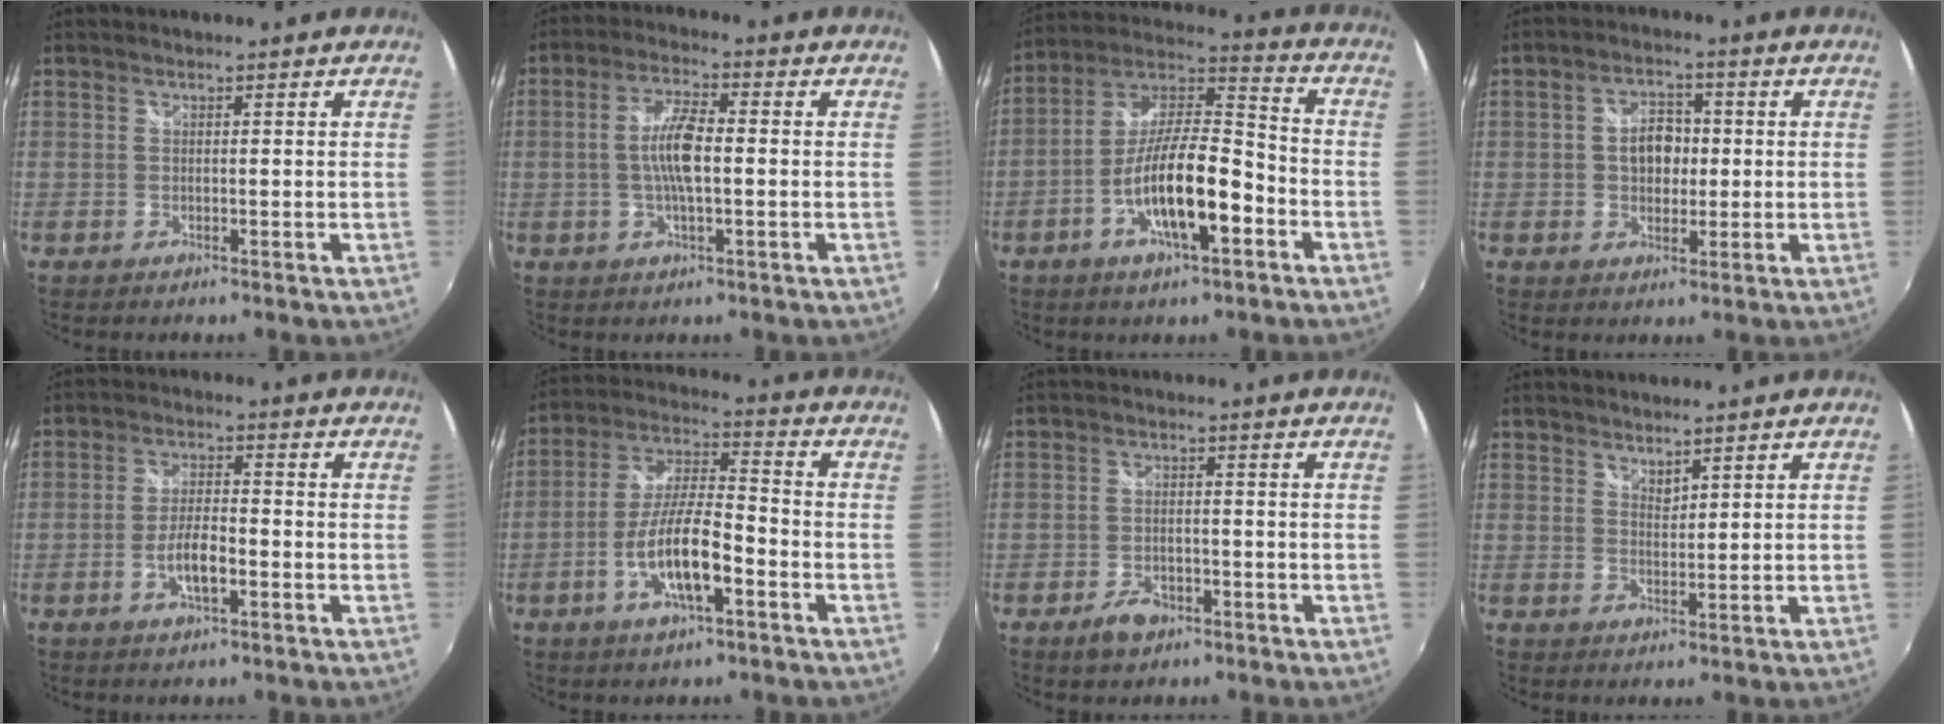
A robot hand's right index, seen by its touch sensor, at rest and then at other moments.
{"total": 7.4, "force": [-0.5, 1.9, 7.1], "torque": [-0.137, 0.004, -0.011]}
{"total": 15.5, "force": [-6.0, 4.2, 13.7], "torque": [-0.259, 0.003, -0.109]}
{"total": 6.1, "force": [0.2, 4.3, 4.3], "torque": [-0.073, 0.012, 0.003]}
{"total": 5.8, "force": [-2.4, 1.7, 5.0], "torque": [-0.101, 0.000, -0.042]}
{"total": 12.1, "force": [-5.0, 3.0, 10.5], "torque": [-0.215, -0.002, -0.093]}
{"total": 4.8, "force": [-2.9, 2.7, 2.6], "torque": [-0.062, -0.001, -0.048]}
{"total": 2.0, "force": [1.9, 0.5, 0.5], "torque": [-0.005, 0.001, 0.033]}